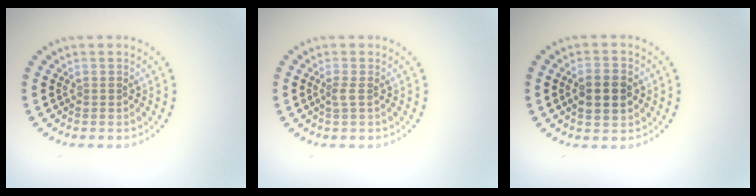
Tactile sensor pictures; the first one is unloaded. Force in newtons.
{"total": 0.9, "press": 0.6, "slide": 0.6}
{"total": 3.6, "press": 3.6, "slide": 0.2}